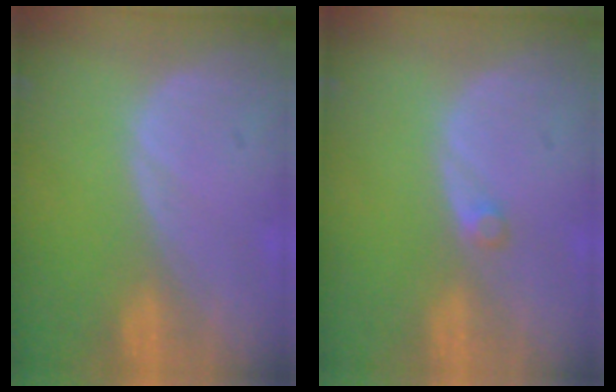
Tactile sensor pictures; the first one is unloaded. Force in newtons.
{"total": 1.0, "press": 1.0, "slide": 0.2}